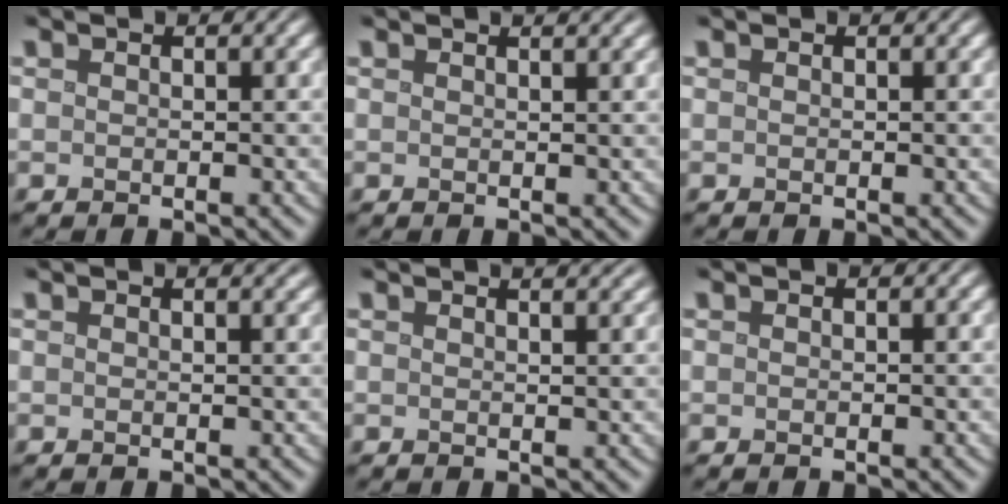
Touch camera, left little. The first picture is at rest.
{"total": 1.8, "force": [1.4, 0.6, 1.0], "torque": [-0.006, 0.003, 0.007]}
{"total": 0.0}
{"total": 1.6, "force": [1.1, 0.5, 0.9], "torque": [-0.006, 0.002, 0.008]}
{"total": 3.4, "force": [2.6, 1.4, 1.9], "torque": [0.004, 0.021, -0.001]}
{"total": 0.0}